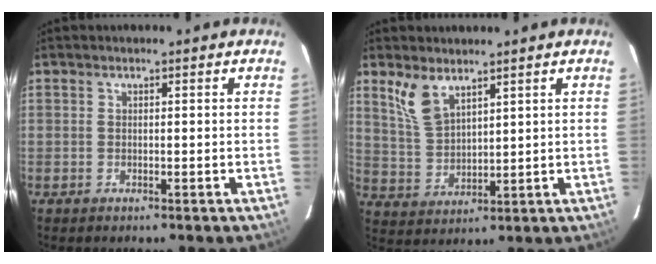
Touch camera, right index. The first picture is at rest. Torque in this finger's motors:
{"motor_torque": [0.52, 0.47, 0.29, 0.08]}